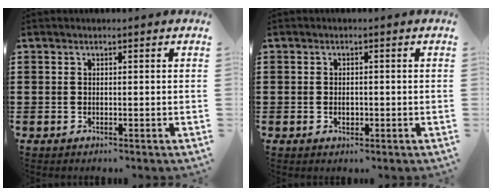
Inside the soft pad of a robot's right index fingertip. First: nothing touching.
{"total": 1.4, "force": [-0.3, 0.6, 1.2], "torque": [-0.025, -0.002, -0.005]}